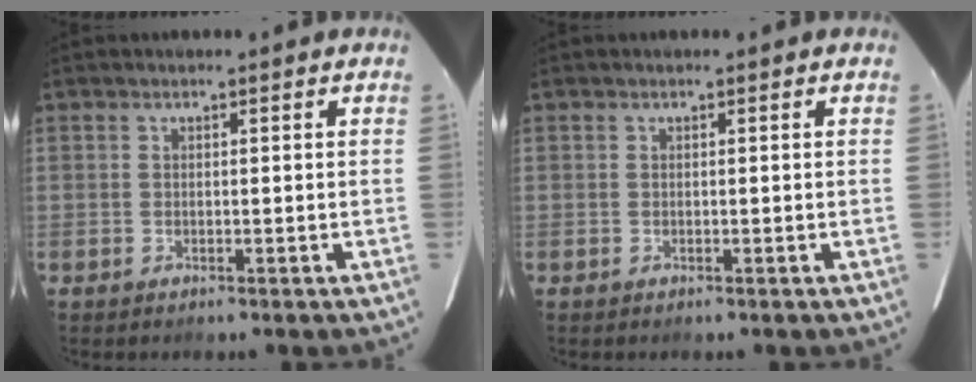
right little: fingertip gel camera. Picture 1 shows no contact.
{"total": 0.0}